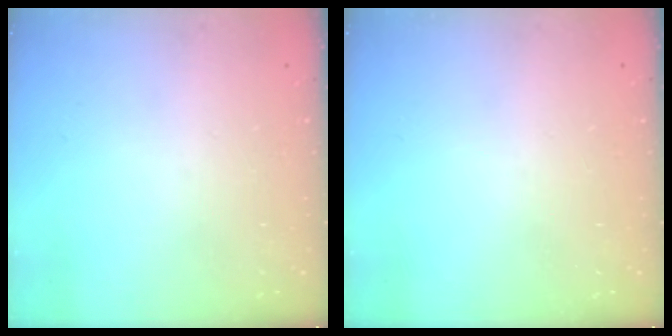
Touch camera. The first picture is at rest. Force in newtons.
{"total": 0.0}